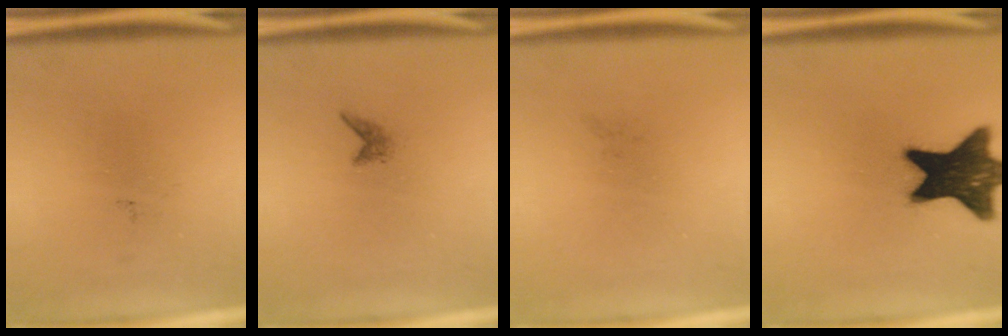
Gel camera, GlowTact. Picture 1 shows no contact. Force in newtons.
{"total": 0.8}
{"total": 0.0}
{"total": 17.8}